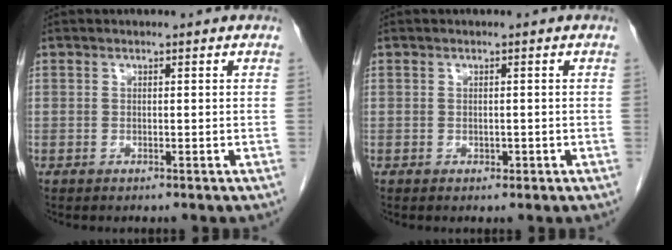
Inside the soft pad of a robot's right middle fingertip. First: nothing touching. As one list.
[{"total": 0.6, "force": [-0.2, 0.4, 0.4], "torque": [-0.005, 0.001, -0.002]}]